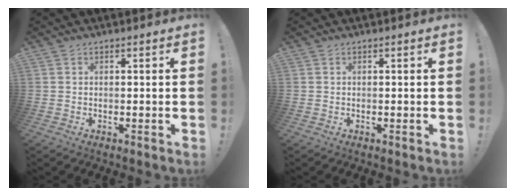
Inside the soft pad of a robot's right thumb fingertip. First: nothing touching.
{"total": 0.0}